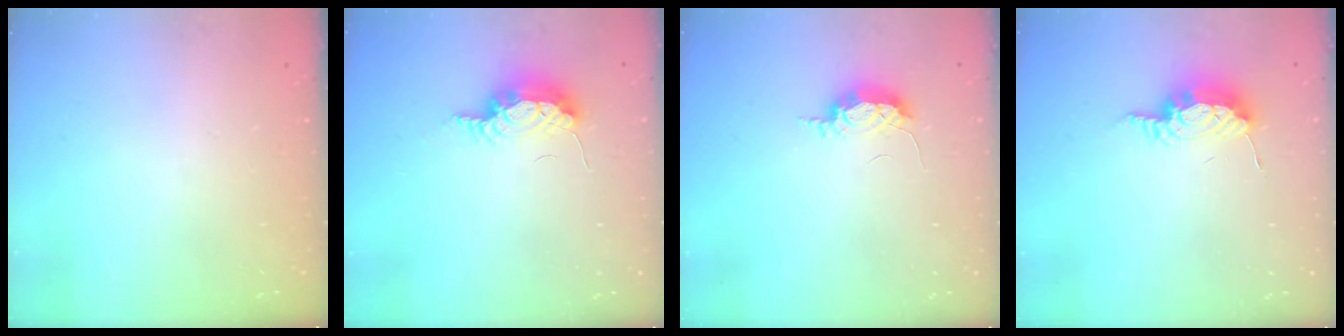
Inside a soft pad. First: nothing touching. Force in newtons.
{"total": 7.6, "press": 7.3, "slide": 2.1}
{"total": 5.9, "press": 5.5, "slide": 2.2}
{"total": 8.5, "press": 8.4, "slide": 0.9}